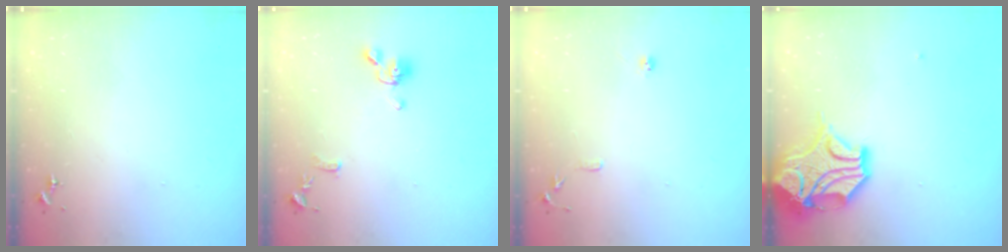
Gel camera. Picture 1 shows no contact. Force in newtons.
{"total": 10.1, "press": 10.1, "slide": 1.2}
{"total": 7.9, "press": 7.9, "slide": 0.8}
{"total": 15.0, "press": 14.8, "slide": 2.2}